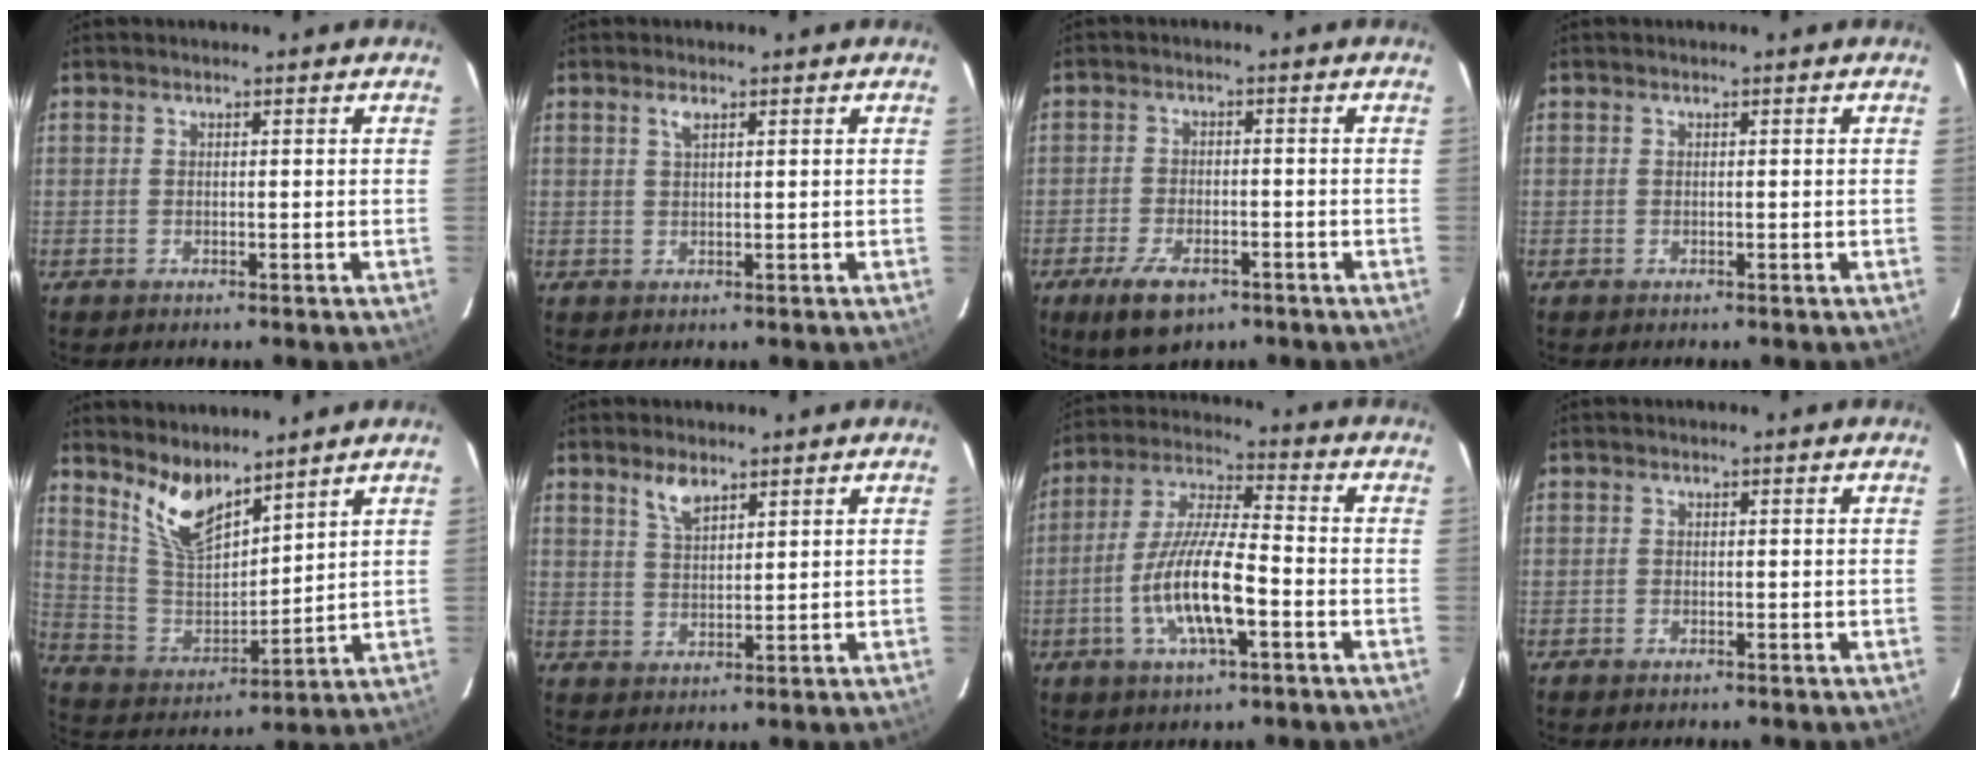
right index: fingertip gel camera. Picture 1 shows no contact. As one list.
[{"total": 1.6, "force": [0.9, 0.6, 1.2], "torque": [-0.023, 0.004, 0.016]}, {"total": 8.2, "force": [-5.1, 3.9, 5.2], "torque": [-0.118, -0.013, -0.083]}, {"total": 0.0}, {"total": 11.1, "force": [8.5, 3.8, 6.0], "torque": [-0.121, -0.007, 0.176]}, {"total": 4.2, "force": [3.0, 1.6, 2.4], "torque": [-0.045, 0.003, 0.057]}, {"total": 13.4, "force": [-4.5, 3.1, 12.2], "torque": [-0.250, -0.005, -0.086]}, {"total": 0.6, "force": [-0.4, 0.3, 0.2], "torque": [-0.002, 0.000, -0.008]}]